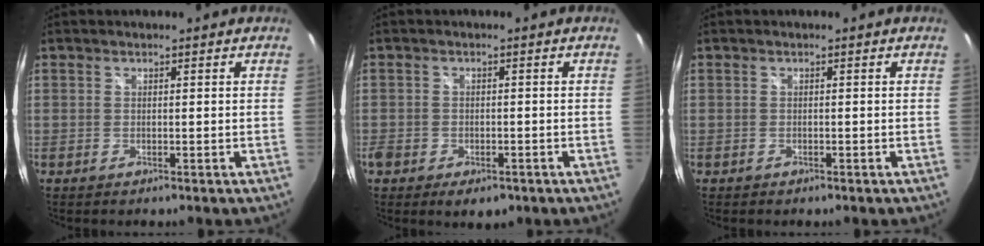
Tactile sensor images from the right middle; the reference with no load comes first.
{"total": 5.3, "force": [-3.2, 3.1, 3.0], "torque": [-0.067, -0.018, -0.051]}
{"total": 0.8, "force": [-0.6, 0.5, 0.2], "torque": [-0.007, -0.003, -0.008]}